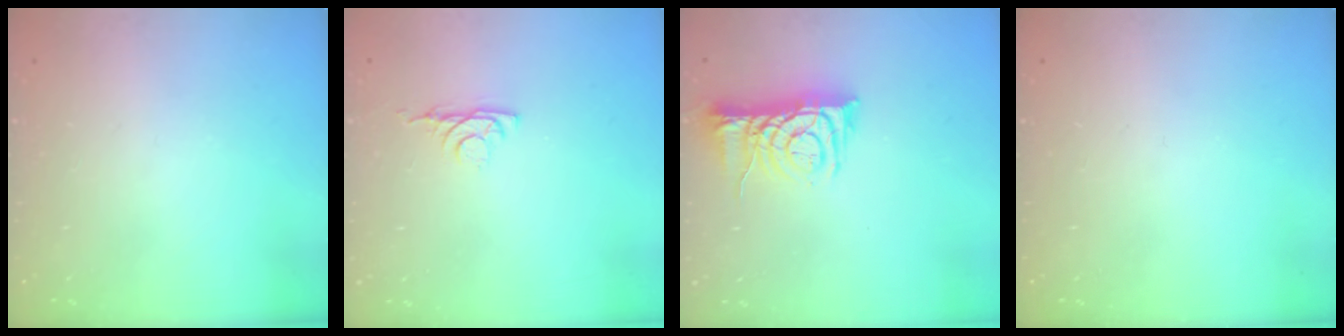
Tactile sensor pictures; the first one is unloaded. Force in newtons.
{"total": 3.4, "press": 3.3, "slide": 0.6}
{"total": 7.9, "press": 7.9, "slide": 1.0}
{"total": 0.0}